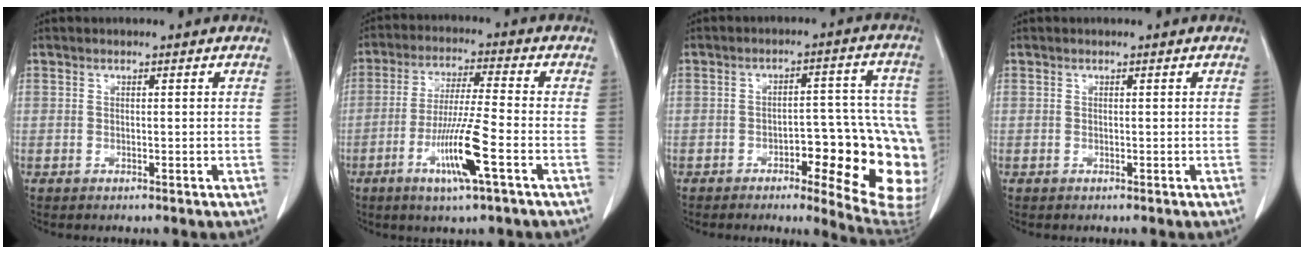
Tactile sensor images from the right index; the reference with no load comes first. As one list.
[{"total": 10.3, "force": [-4.0, -0.3, 9.4], "torque": [-0.181, -0.016, -0.076]}, {"total": 17.6, "force": [-5.1, 4.6, 16.2], "torque": [-0.118, 0.027, -0.044]}, {"total": 0.0}]